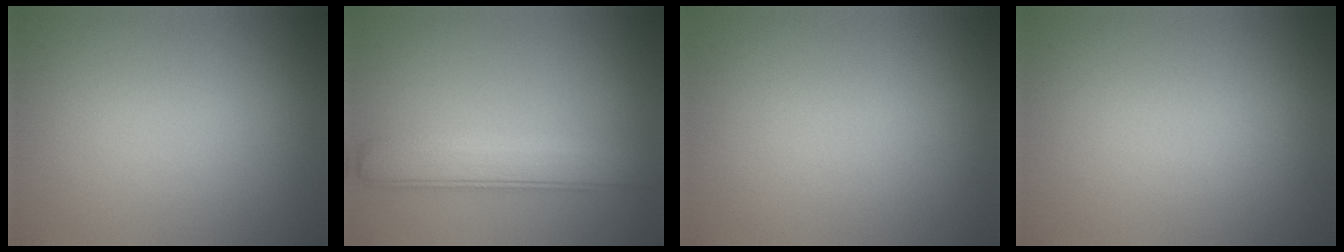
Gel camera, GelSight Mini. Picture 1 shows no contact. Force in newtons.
{"total": 4.6, "press": 4.5, "slide": 0.2}
{"total": 0.0}
{"total": 0.0}